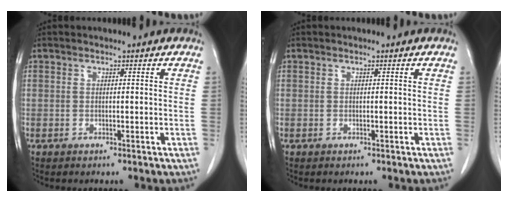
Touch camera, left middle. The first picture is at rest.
{"total": 0.0}